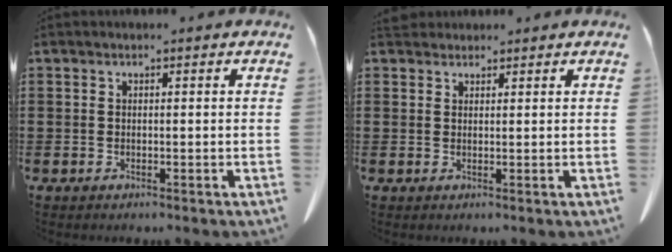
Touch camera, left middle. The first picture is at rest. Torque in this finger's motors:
{"motor_torque": [0.25, 0.23, -0.01, 0.01]}